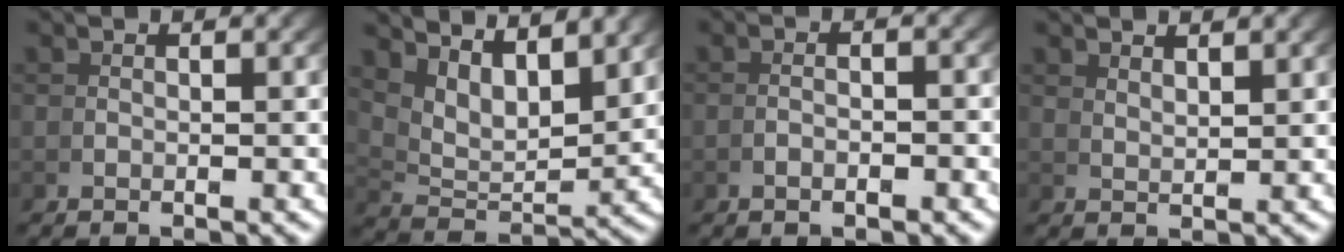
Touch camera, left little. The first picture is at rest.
{"total": 6.4, "force": [3.3, 3.0, 4.6], "torque": [-0.073, -0.009, 0.063]}
{"total": 1.2, "force": [-0.9, 0.0, 0.8], "torque": [-0.012, 0.004, -0.018]}
{"total": 2.4, "force": [2.2, -1.1, 0.2], "torque": [0.002, -0.002, 0.048]}